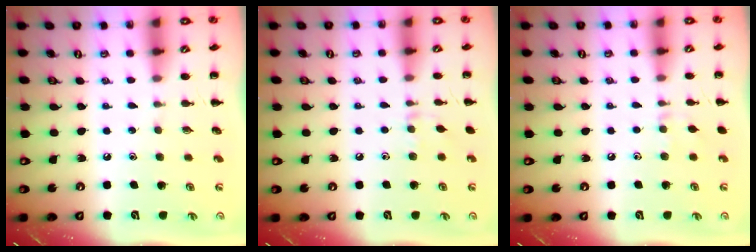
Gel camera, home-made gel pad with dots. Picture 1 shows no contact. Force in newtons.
{"total": 4.2, "press": 3.9, "slide": 1.5}
{"total": 5.1, "press": 4.8, "slide": 1.6}